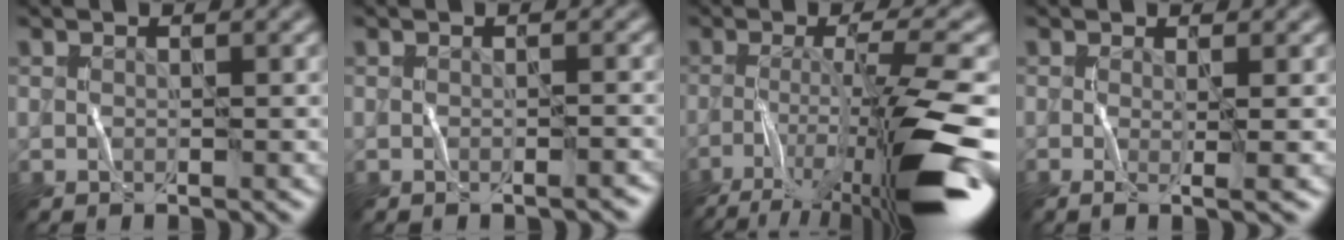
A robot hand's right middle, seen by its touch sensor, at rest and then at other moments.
{"total": 0.8, "force": [-0.6, 0.1, 0.4], "torque": [-0.007, 0.002, -0.008]}
{"total": 12.1, "force": [-5.9, 2.1, 10.4], "torque": [-0.169, -0.001, -0.102]}
{"total": 2.1, "force": [-0.1, 0.4, 2.1], "torque": [-0.037, -0.007, -0.006]}